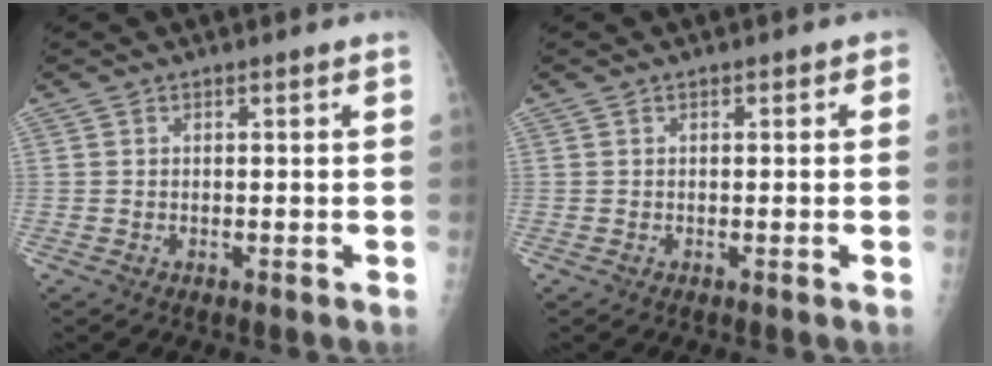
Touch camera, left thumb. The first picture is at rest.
{"total": 0.6, "force": [0.3, 0.5, 0.3], "torque": [0.007, 0.001, -0.001]}